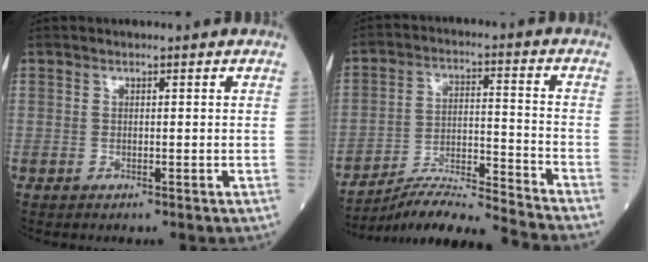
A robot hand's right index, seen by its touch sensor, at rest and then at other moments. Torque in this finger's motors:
{"motor_torque": [0.67, -0.83, 0.35, 0.04]}